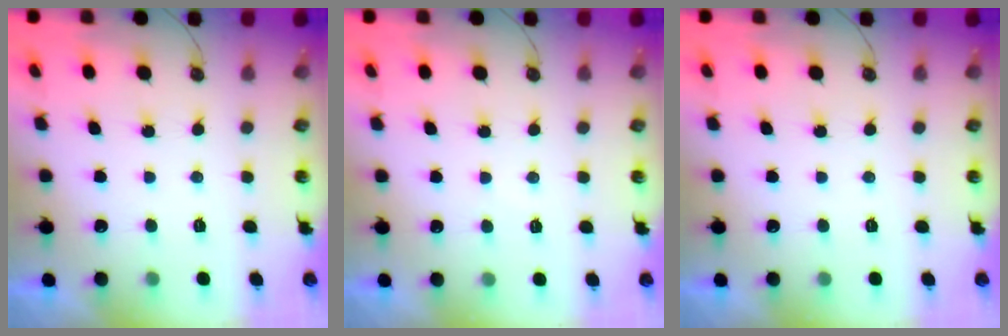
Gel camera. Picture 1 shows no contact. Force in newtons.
{"total": 3.6, "press": 3.6, "slide": 0.3}
{"total": 0.0}